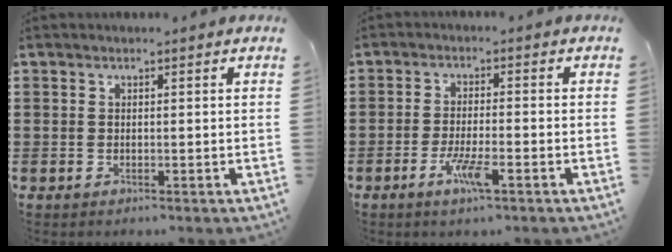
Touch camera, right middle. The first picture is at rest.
{"total": 4.8, "force": [-2.5, 0.8, 4.0], "torque": [-0.083, -0.008, -0.047]}